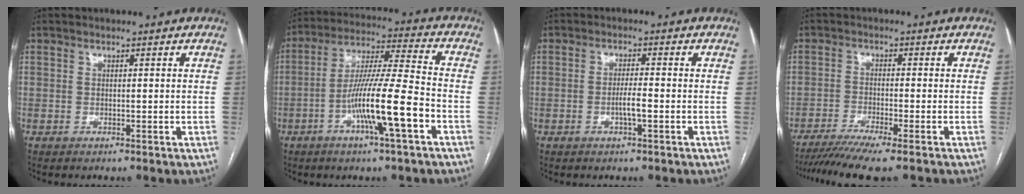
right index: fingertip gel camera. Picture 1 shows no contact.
{"total": 13.6, "force": [-5.2, -0.1, 12.5], "torque": [-0.231, 0.000, -0.096]}
{"total": 3.1, "force": [-1.1, 0.3, 2.8], "torque": [-0.052, 0.000, -0.020]}
{"total": 9.1, "force": [-7.4, -0.5, 5.3], "torque": [-0.076, -0.019, -0.117]}